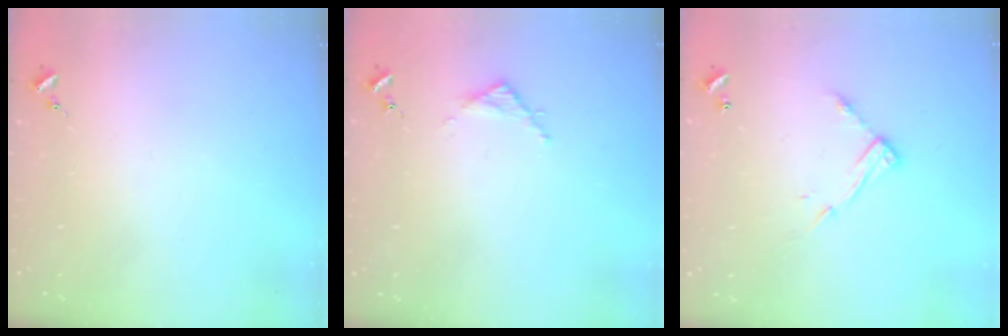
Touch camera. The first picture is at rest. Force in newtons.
{"total": 2.8, "press": 2.8, "slide": 0.4}
{"total": 10.0, "press": 9.9, "slide": 0.5}